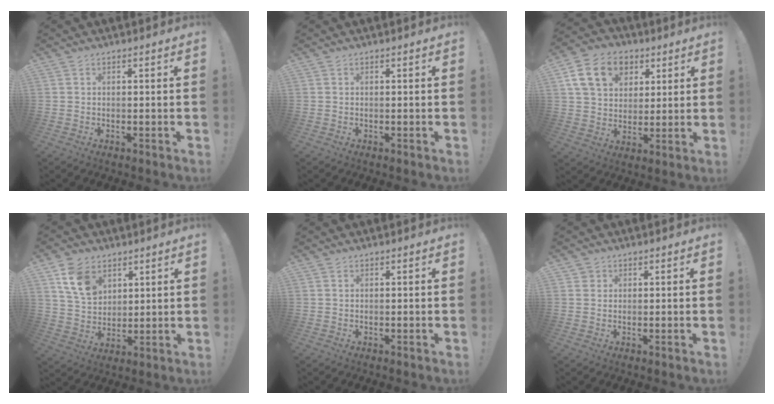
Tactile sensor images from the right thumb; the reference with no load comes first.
{"total": 0.0}
{"total": 16.2, "force": [6.6, 12.1, 8.6], "torque": [-0.128, -0.020, 0.128]}
{"total": 11.1, "force": [5.9, 7.7, 5.5], "torque": [-0.088, -0.021, 0.116]}
{"total": 0.0}
{"total": 1.4, "force": [0.7, 1.2, 0.1], "torque": [0.004, -0.004, 0.013]}